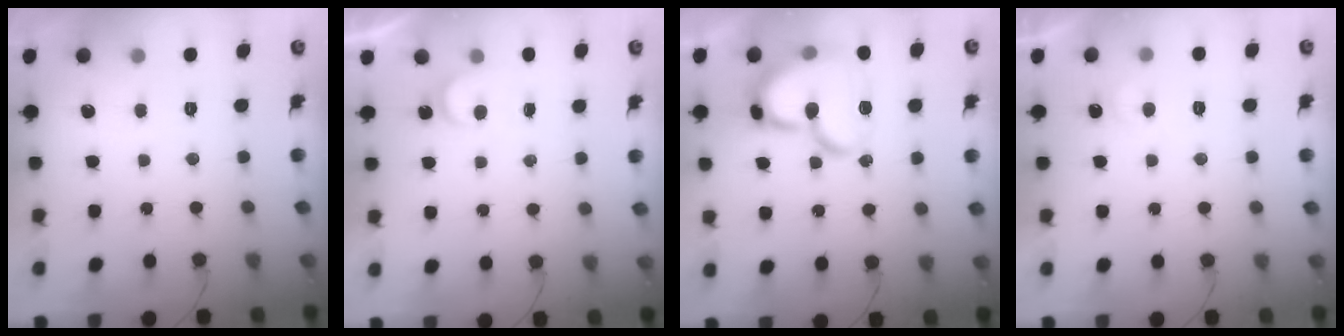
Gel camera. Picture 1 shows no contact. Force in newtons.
{"total": 3.5, "press": 3.5, "slide": 0.3}
{"total": 20.0, "press": 19.9, "slide": 2.5}
{"total": 5.3, "press": 5.3, "slide": 0.5}